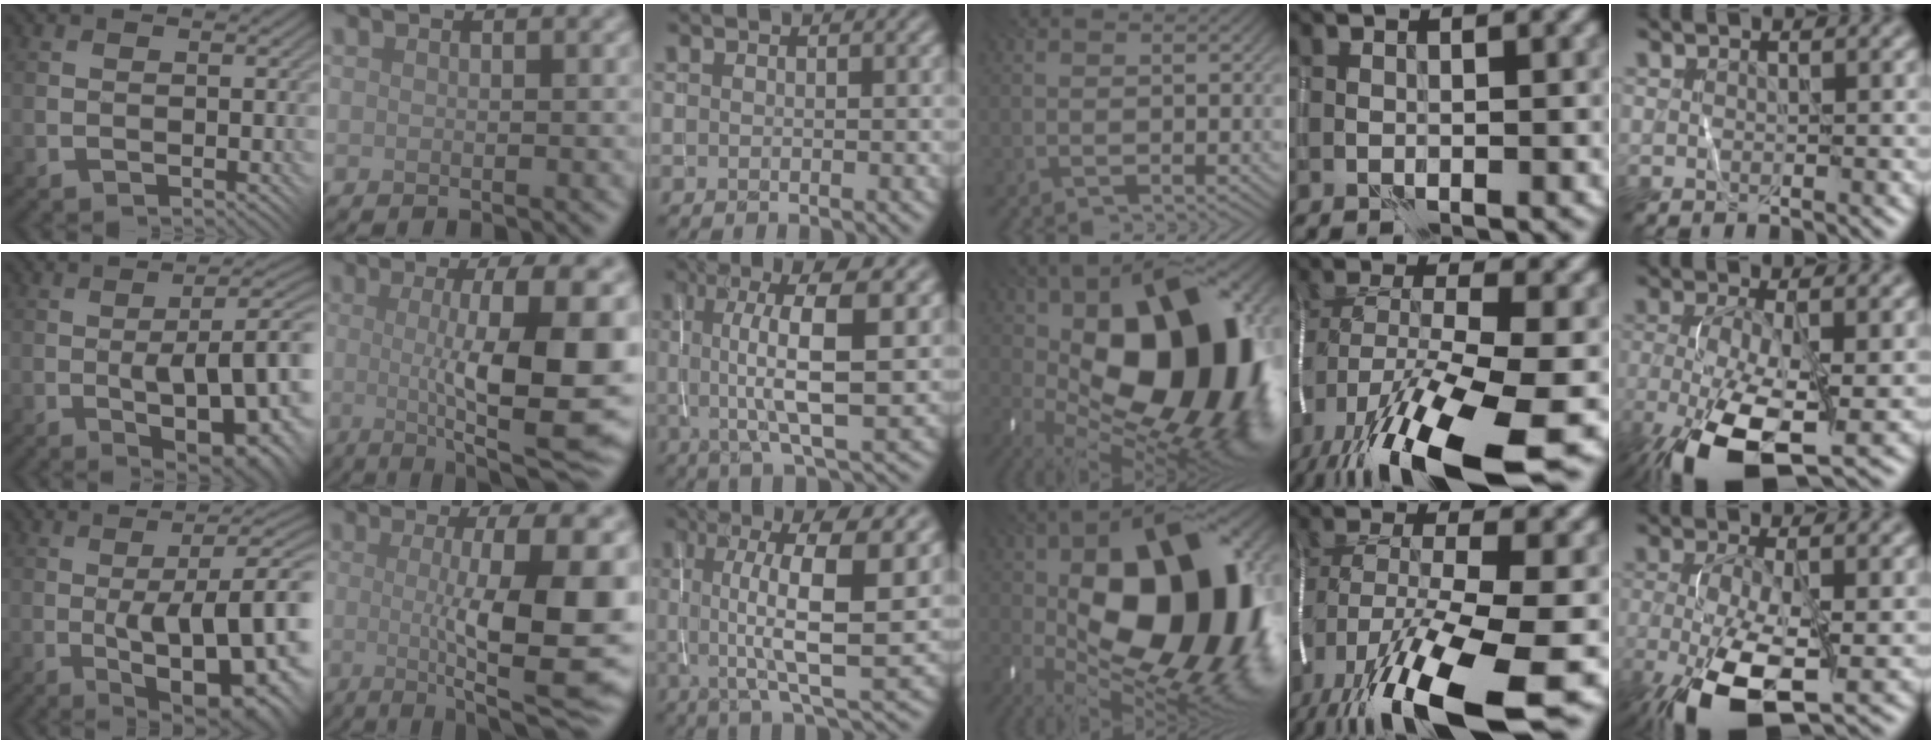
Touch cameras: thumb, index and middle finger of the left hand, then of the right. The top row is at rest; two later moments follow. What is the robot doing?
{"motion": "wrap", "object": "thread"}